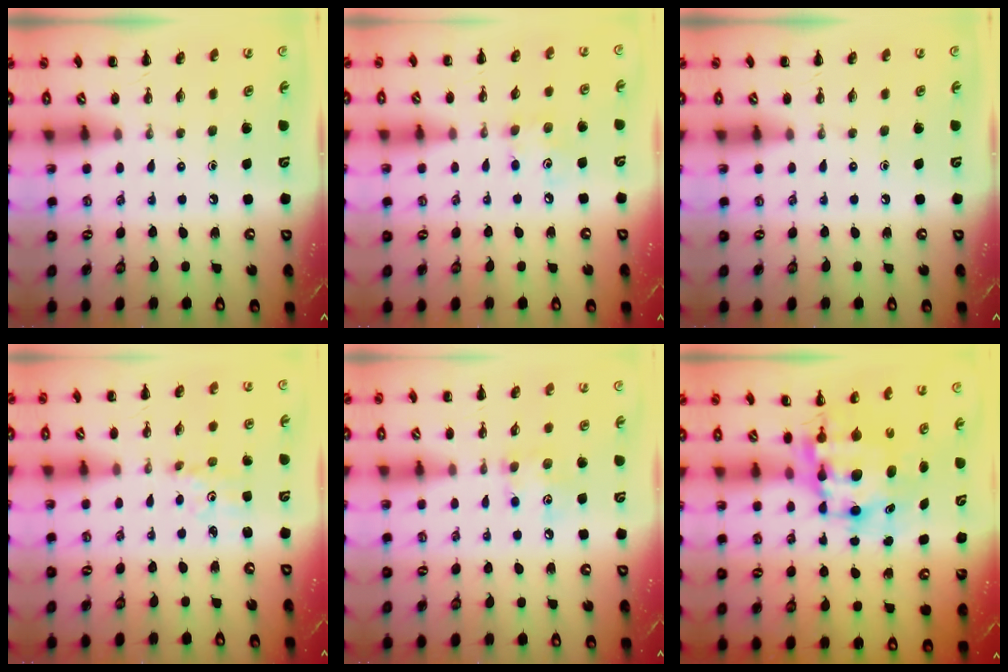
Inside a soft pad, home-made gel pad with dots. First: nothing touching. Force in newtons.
{"total": 4.9, "press": 4.8, "slide": 1.0}
{"total": 0.0}
{"total": 2.1, "press": 2.0, "slide": 0.7}
{"total": 5.8, "press": 5.8, "slide": 0.5}
{"total": 8.6, "press": 8.2, "slide": 2.3}